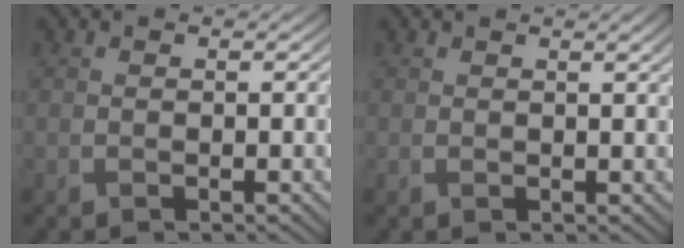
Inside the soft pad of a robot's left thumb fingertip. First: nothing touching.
{"total": 2.1, "force": [1.2, 0.4, 1.7], "torque": [-0.021, 0.005, 0.016]}